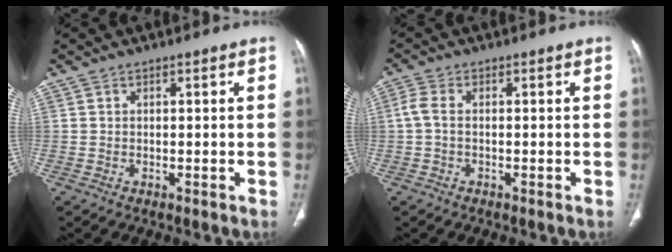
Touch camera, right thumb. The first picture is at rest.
{"total": 2.6, "force": [-0.3, 1.3, 2.2], "torque": [-0.062, 0.007, -0.009]}